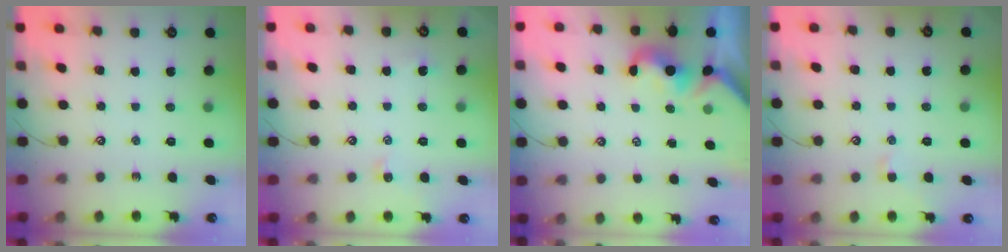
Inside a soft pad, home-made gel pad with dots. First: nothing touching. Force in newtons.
{"total": 0.6, "press": 0.4, "slide": 0.4}
{"total": 1.0, "press": 0.9, "slide": 0.4}
{"total": 0.5, "press": 0.4, "slide": 0.3}